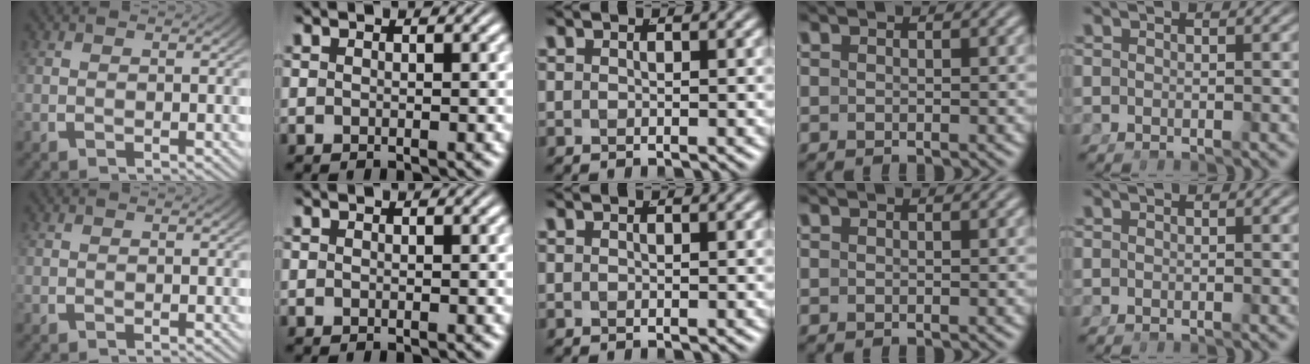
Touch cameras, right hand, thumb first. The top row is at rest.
{}